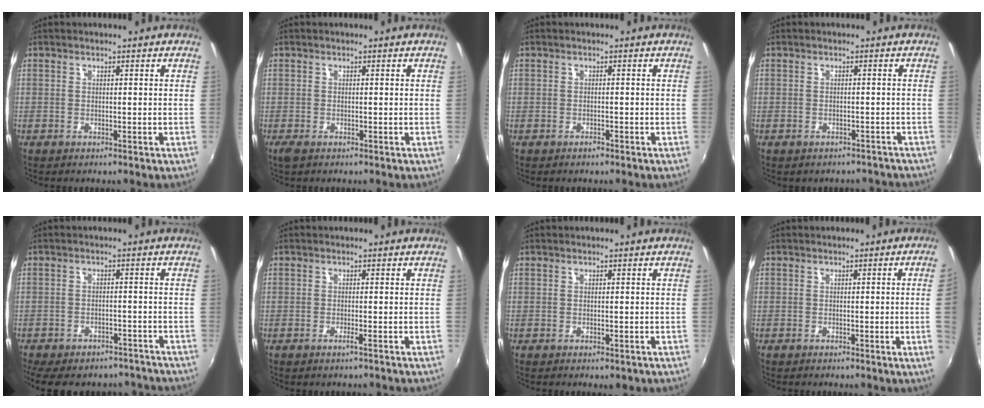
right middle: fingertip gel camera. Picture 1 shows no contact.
{"total": 1.3, "force": [-0.8, 0.5, 1.0], "torque": [-0.020, -0.005, -0.014]}
{"total": 0.8, "force": [-0.7, 0.5, 0.1], "torque": [-0.004, 0.000, -0.012]}
{"total": 4.8, "force": [-4.2, 2.1, 1.2], "torque": [-0.017, -0.002, -0.040]}
{"total": 16.2, "force": [-13.5, 6.6, 6.2], "torque": [-0.145, -0.005, -0.173]}
{"total": 0.8, "force": [-0.6, -0.1, 0.5], "torque": [-0.009, -0.001, -0.012]}
{"total": 0.9, "force": [-0.3, 0.6, 0.5], "torque": [-0.010, -0.005, -0.005]}
{"total": 3.4, "force": [0.1, -1.8, 2.8], "torque": [-0.046, -0.011, 0.008]}